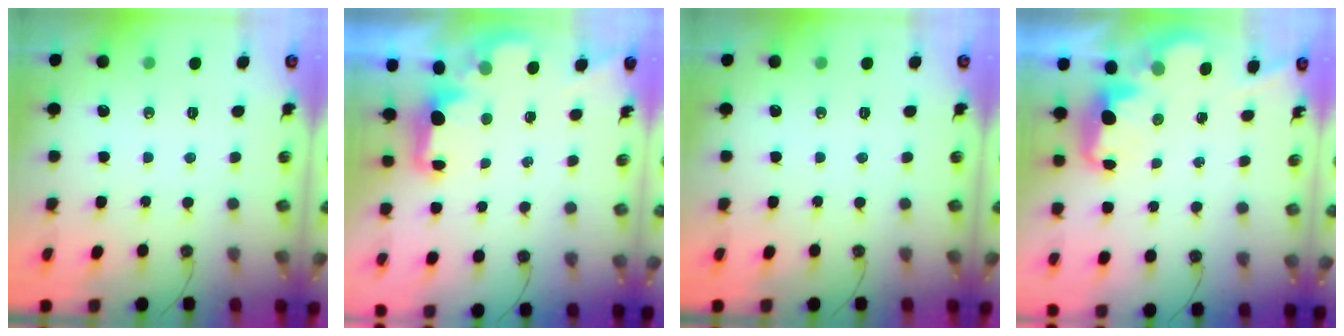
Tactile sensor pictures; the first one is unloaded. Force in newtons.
{"total": 2.2, "press": 2.0, "slide": 0.8}
{"total": 0.0}
{"total": 2.6, "press": 2.6, "slide": 0.5}